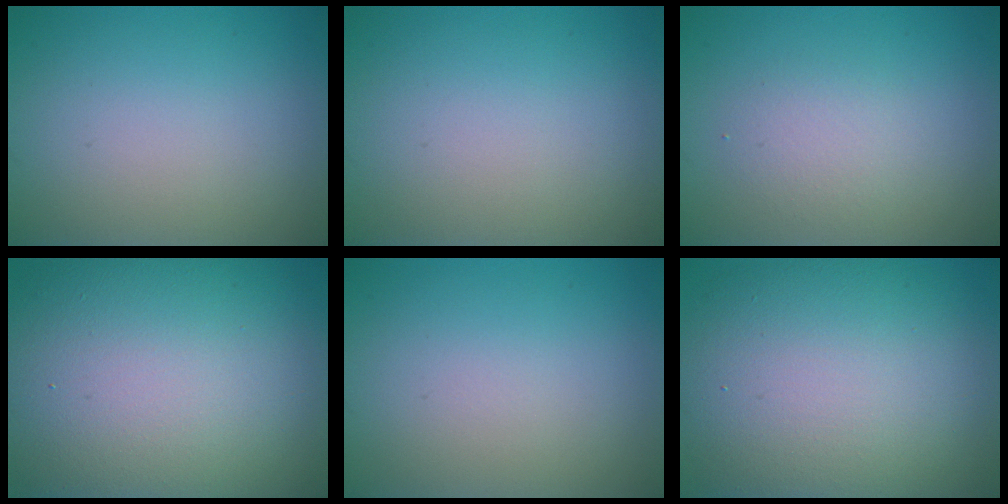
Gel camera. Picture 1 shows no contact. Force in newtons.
{"total": 0.0}
{"total": 2.0, "press": 2.0, "slide": 0.1}
{"total": 18.0, "press": 17.9, "slide": 1.8}
{"total": 0.0}
{"total": 13.9, "press": 13.9, "slide": 0.7}